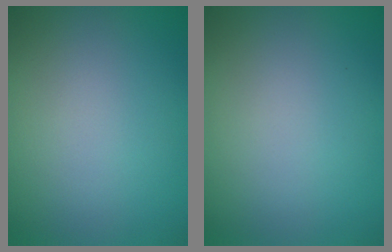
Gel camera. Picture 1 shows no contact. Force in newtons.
{"total": 0.0}